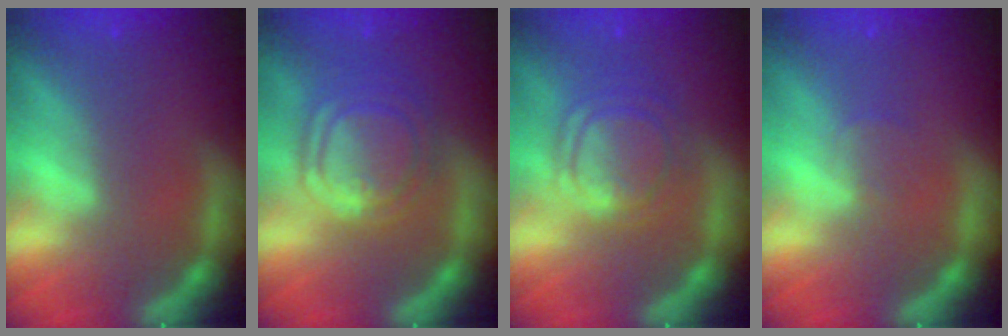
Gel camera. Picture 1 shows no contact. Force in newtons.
{"total": 8.0}
{"total": 6.1}
{"total": 1.0}